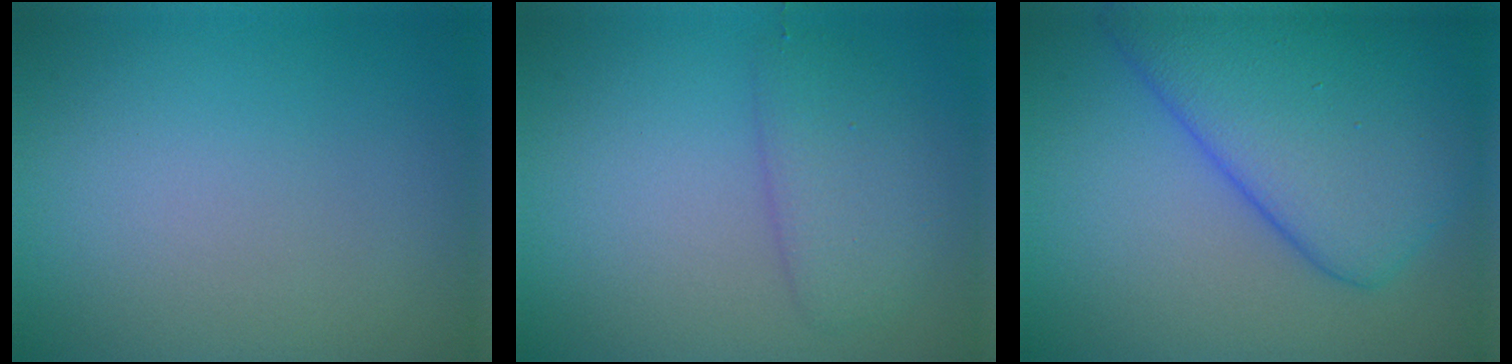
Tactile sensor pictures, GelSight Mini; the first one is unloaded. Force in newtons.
{"total": 2.7, "press": 2.7, "slide": 0.1}
{"total": 9.2, "press": 9.2, "slide": 0.3}